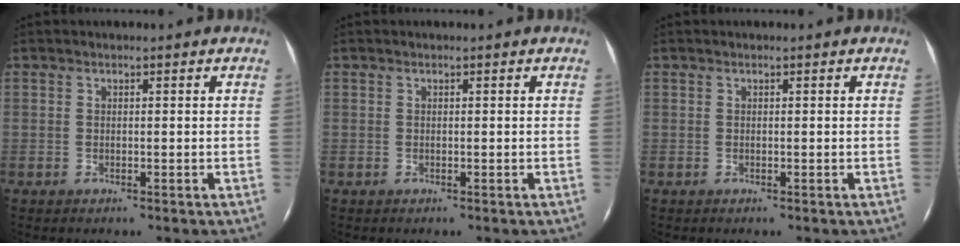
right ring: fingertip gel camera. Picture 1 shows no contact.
{"total": 0.0}
{"total": 0.0}